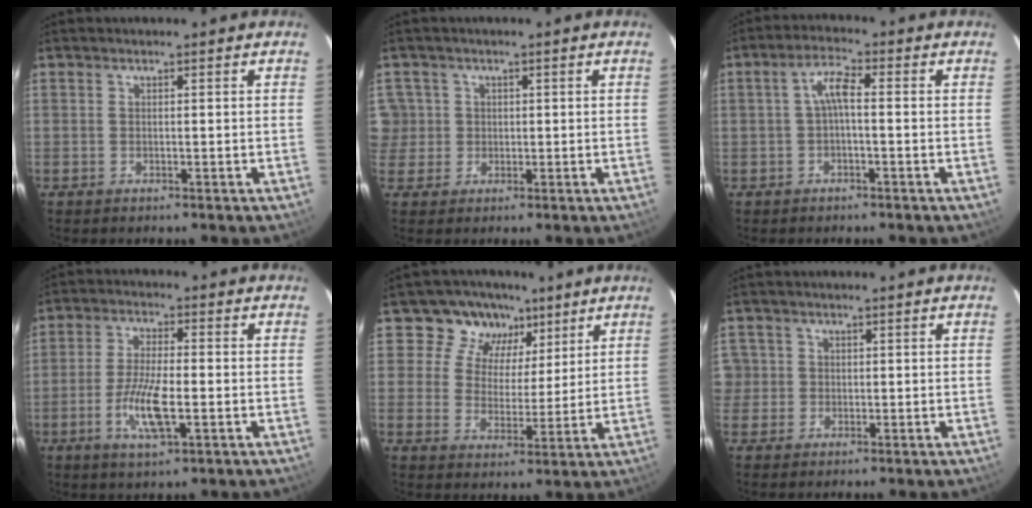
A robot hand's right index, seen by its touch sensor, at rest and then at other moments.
{"total": 5.7, "force": [0.5, 5.6, 1.0], "torque": [-0.017, 0.020, 0.015]}
{"total": 3.8, "force": [-0.5, 1.0, 3.6], "torque": [-0.074, 0.013, -0.010]}
{"total": 8.6, "force": [-2.6, 2.3, 7.9], "torque": [-0.160, -0.006, -0.052]}
{"total": 8.9, "force": [5.2, 7.0, 1.8], "torque": [-0.023, 0.000, 0.078]}
{"total": 3.8, "force": [-0.1, 3.8, 0.4], "torque": [0.006, 0.019, 0.004]}